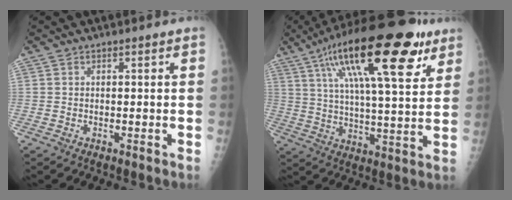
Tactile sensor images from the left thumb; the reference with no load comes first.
{"total": 25.1, "force": [12.7, 7.6, 20.3], "torque": [-0.312, -0.013, 0.202]}